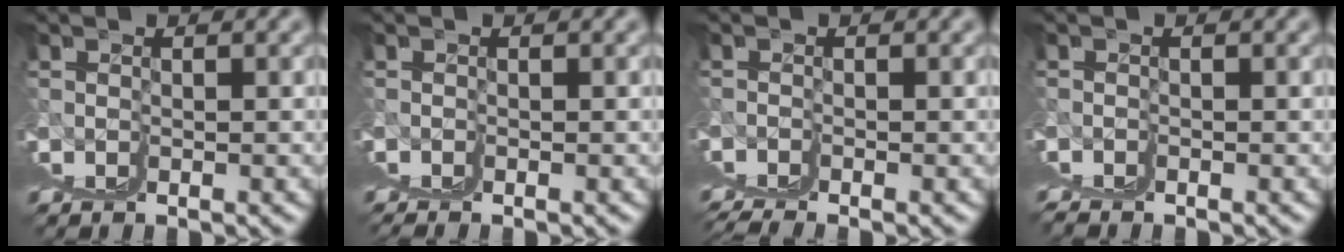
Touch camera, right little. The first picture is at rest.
{"total": 1.0, "force": [0.3, 0.1, 0.9], "torque": [-0.012, 0.005, 0.006]}
{"total": 2.0, "force": [0.4, -0.1, 1.9], "torque": [-0.030, 0.001, 0.014]}
{"total": 1.5, "force": [0.7, 0.0, 1.3], "torque": [-0.017, 0.004, 0.014]}